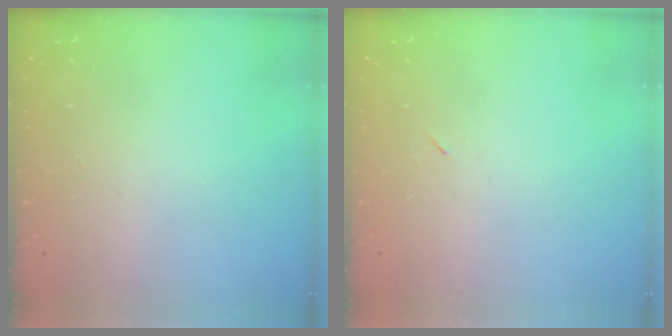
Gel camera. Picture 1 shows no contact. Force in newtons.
{"total": 2.2, "press": 1.8, "slide": 1.2}